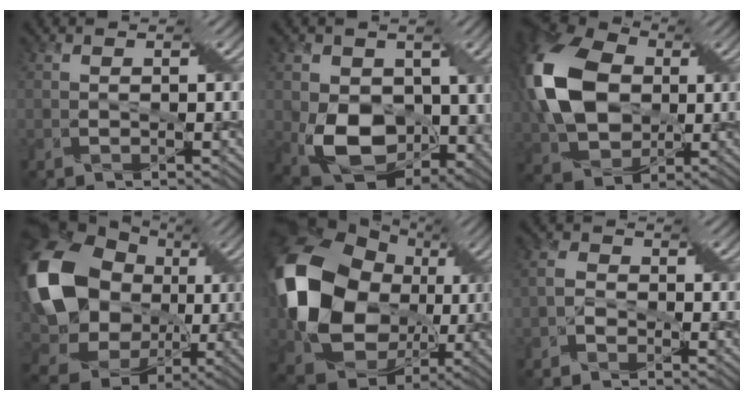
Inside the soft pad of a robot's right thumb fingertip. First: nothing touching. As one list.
[{"total": 12.8, "force": [-1.6, 9.0, 8.9], "torque": [-0.168, -0.033, -0.022]}, {"total": 15.8, "force": [1.3, 11.5, 10.8], "torque": [-0.281, 0.013, 0.010]}, {"total": 20.1, "force": [1.8, 16.0, 12.2], "torque": [-0.297, -0.015, 0.061]}, {"total": 17.5, "force": [1.3, 14.0, 10.4], "torque": [-0.253, -0.021, 0.032]}, {"total": 2.2, "force": [-1.5, 1.5, 0.8], "torque": [-0.022, 0.001, -0.040]}]